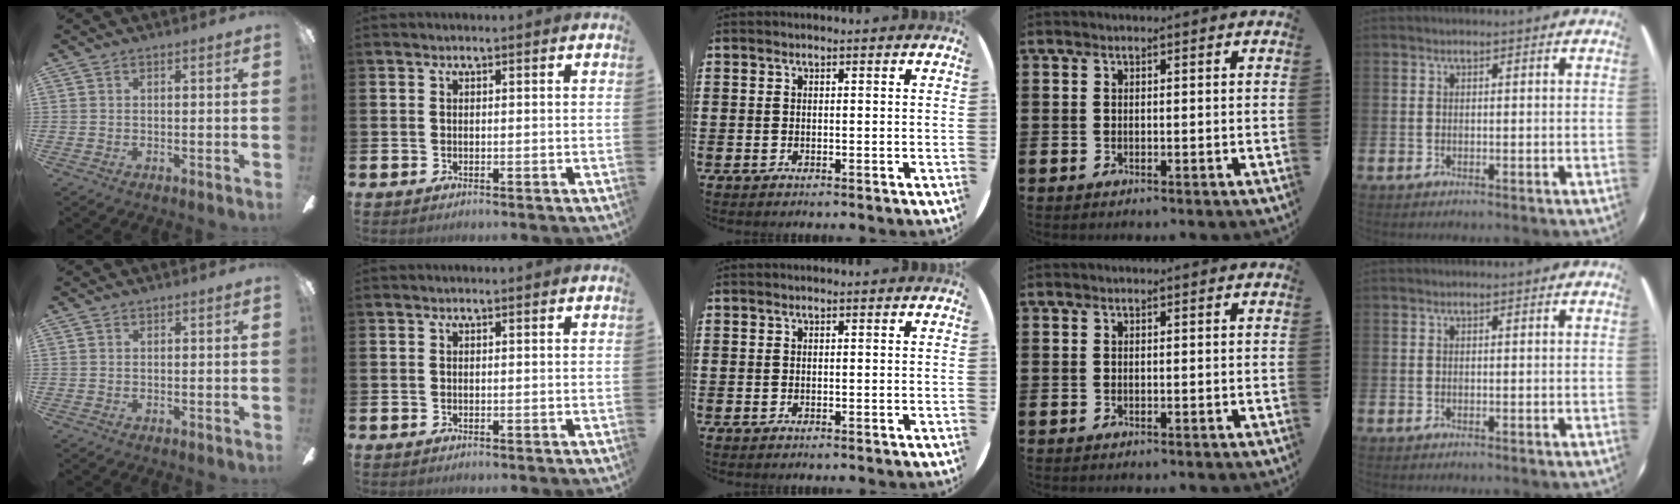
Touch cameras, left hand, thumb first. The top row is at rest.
{}